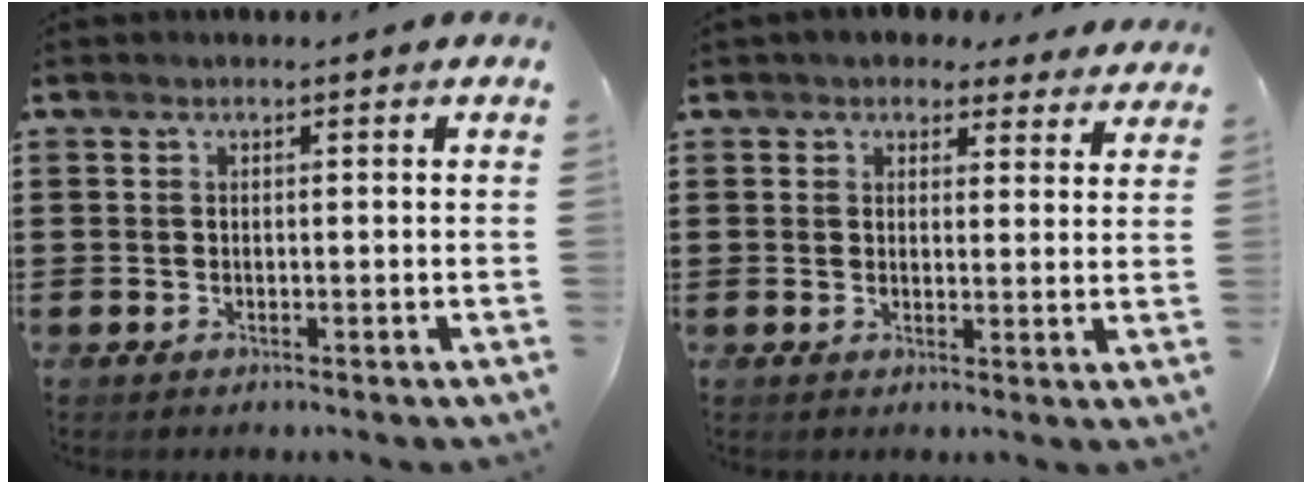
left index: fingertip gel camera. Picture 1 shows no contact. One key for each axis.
{"total": 3.4, "fx": 3.1, "fy": 1.2, "fz": 0.8, "tx": -0.018, "ty": -0.007, "tz": 0.056}